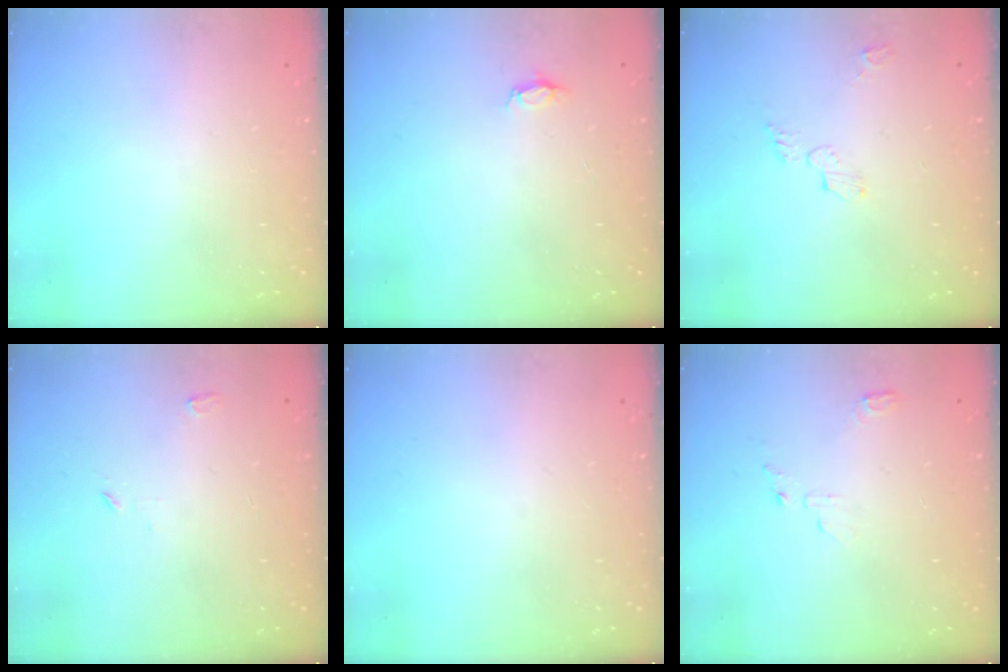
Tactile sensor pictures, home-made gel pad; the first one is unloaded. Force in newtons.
{"total": 2.8, "press": 2.8, "slide": 0.4}
{"total": 3.7, "press": 3.7, "slide": 0.4}
{"total": 2.8, "press": 2.8, "slide": 0.2}
{"total": 0.0}
{"total": 5.6, "press": 5.6, "slide": 0.4}